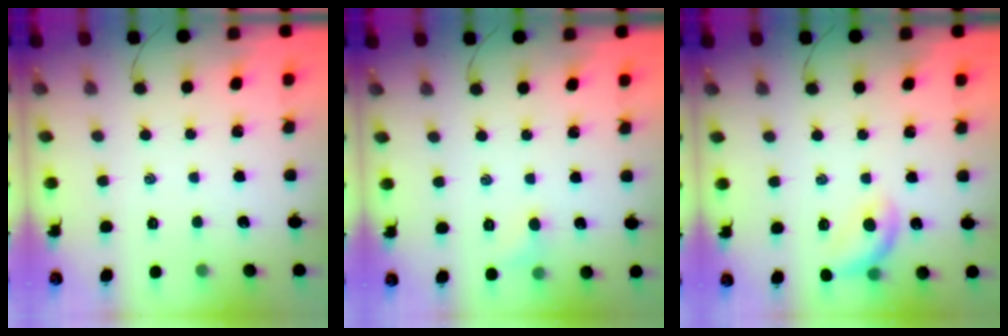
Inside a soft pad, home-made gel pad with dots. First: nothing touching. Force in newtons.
{"total": 4.7, "press": 4.6, "slide": 1.1}
{"total": 11.4, "press": 11.2, "slide": 2.4}